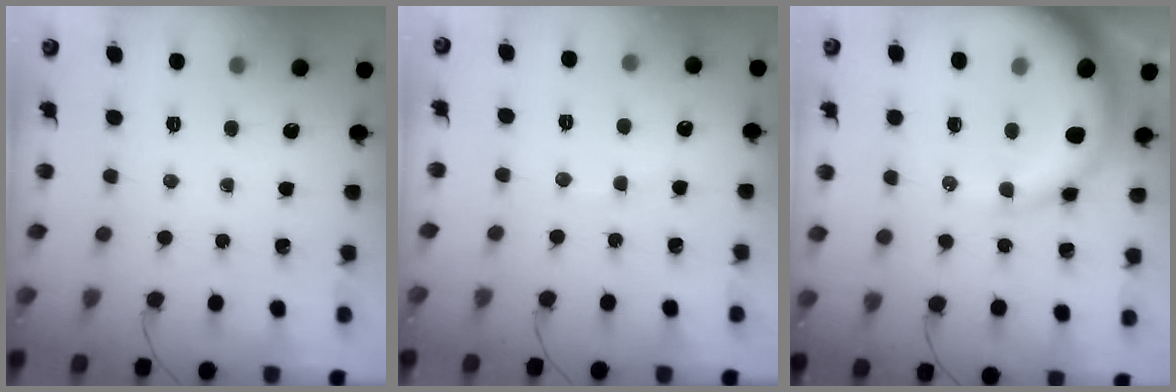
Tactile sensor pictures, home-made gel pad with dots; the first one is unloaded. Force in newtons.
{"total": 5.0, "press": 4.8, "slide": 1.2}
{"total": 15.6, "press": 15.3, "slide": 2.6}